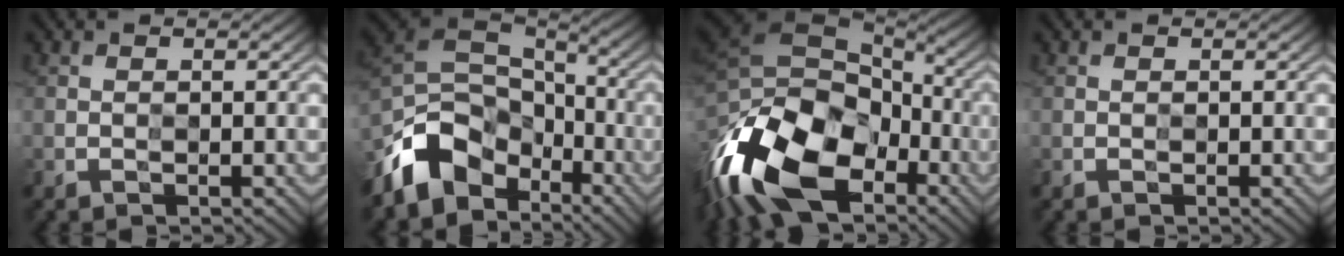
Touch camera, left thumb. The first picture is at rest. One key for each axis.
{"total": 9.7, "fx": -6.2, "fy": 6.5, "fz": 3.7, "tx": -0.076, "ty": -0.003, "tz": -0.126}
{"total": 18.1, "fx": -8.6, "fy": 11.6, "fz": 10.8, "tx": -0.230, "ty": -0.023, "tz": -0.121}
{"total": 0.0}